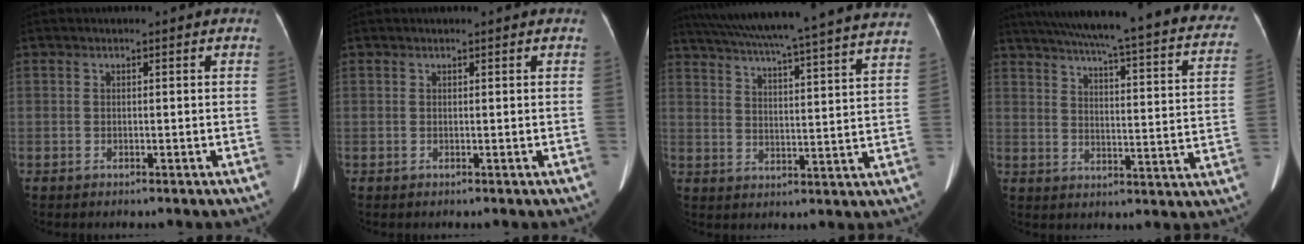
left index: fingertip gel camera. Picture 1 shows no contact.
{"total": 0.0}
{"total": 31.5, "force": [28.4, 0.3, 13.6], "torque": [-0.227, -0.037, 0.361]}
{"total": 33.0, "force": [28.3, 3.9, 16.5], "torque": [-0.214, -0.053, 0.336]}